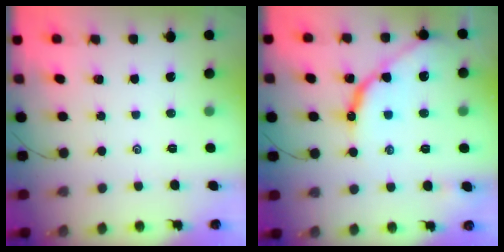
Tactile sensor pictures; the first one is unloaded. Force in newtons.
{"total": 10.7, "press": 10.7, "slide": 0.9}